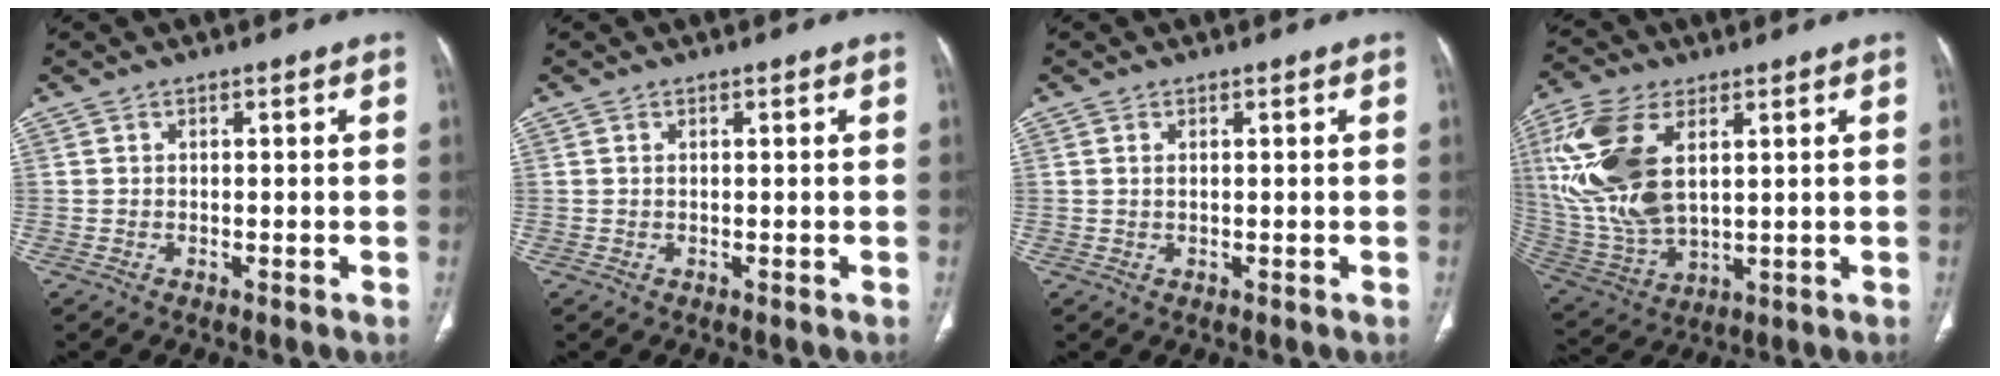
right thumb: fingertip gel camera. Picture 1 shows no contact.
{"total": 0.0}
{"total": 0.6, "force": [0.2, 0.3, 0.5], "torque": [-0.012, 0.001, 0.005]}
{"total": 18.6, "force": [4.9, 10.1, 14.8], "torque": [-0.322, -0.012, 0.102]}